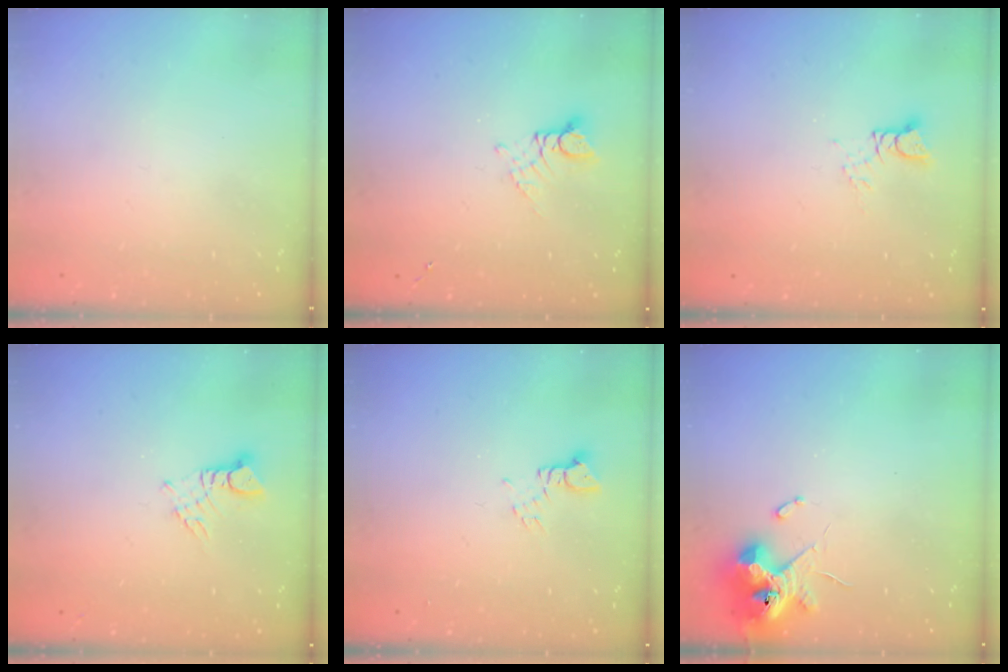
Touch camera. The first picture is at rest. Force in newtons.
{"total": 5.0, "press": 5.0, "slide": 0.5}
{"total": 2.9, "press": 2.9, "slide": 0.3}
{"total": 3.4, "press": 3.4, "slide": 0.1}
{"total": 2.1, "press": 2.1, "slide": 0.3}
{"total": 10.6, "press": 10.5, "slide": 0.9}